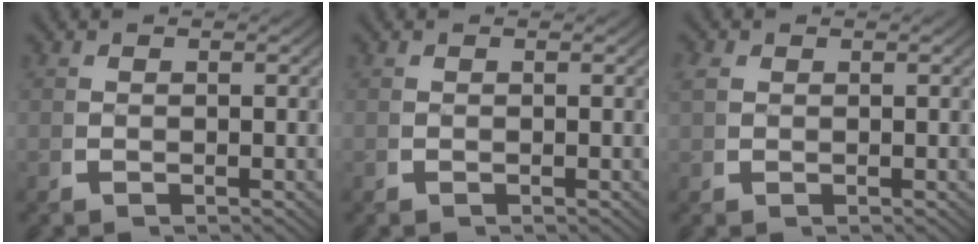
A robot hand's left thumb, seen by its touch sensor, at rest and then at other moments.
{"total": 0.0}
{"total": 1.1, "force": [0.7, 0.8, 0.4], "torque": [-0.014, -0.003, 0.018]}